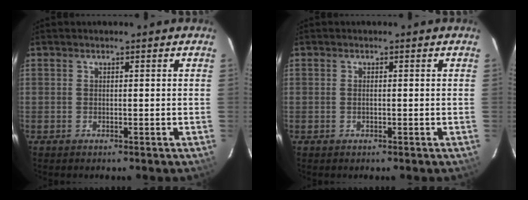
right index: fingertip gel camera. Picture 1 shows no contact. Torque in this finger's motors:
{"motor_torque": [-0.21, 0.29, -0.04, 0.00]}